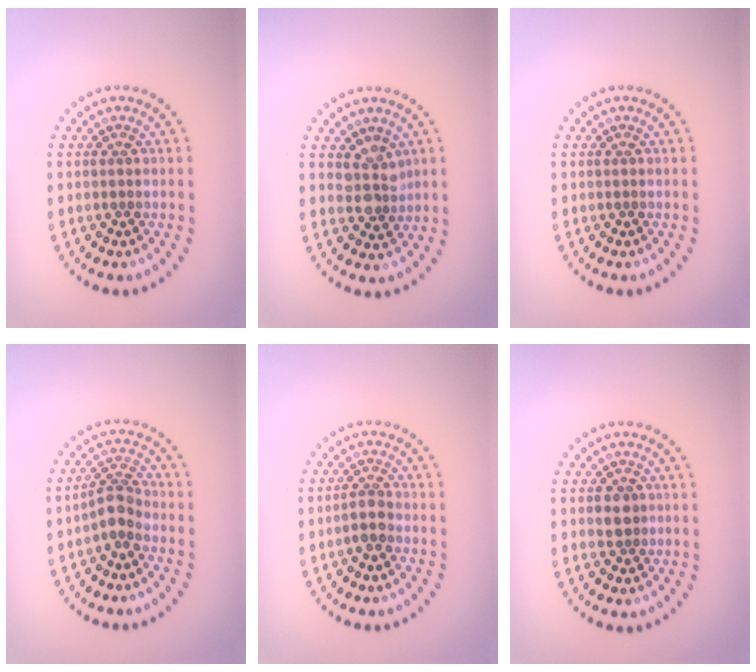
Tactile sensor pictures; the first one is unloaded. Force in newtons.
{"total": 2.4, "press": 2.0, "slide": 1.4}
{"total": 0.0}
{"total": 2.4, "press": 1.8, "slide": 1.6}
{"total": 1.7, "press": 1.4, "slide": 0.9}
{"total": 1.9, "press": 1.7, "slide": 0.8}